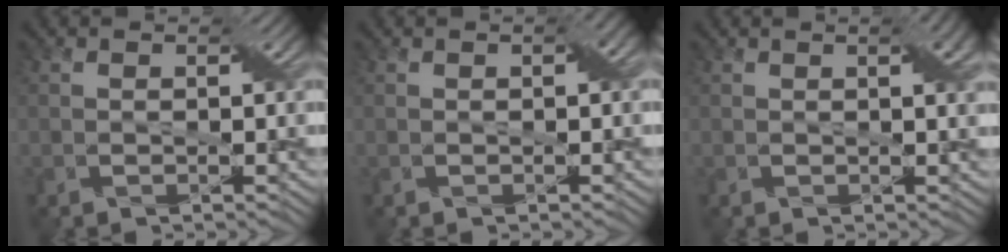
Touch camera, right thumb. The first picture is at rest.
{"total": 1.4, "force": [0.2, 0.2, 1.3], "torque": [-0.019, 0.007, 0.003]}
{"total": 3.1, "force": [1.2, 0.7, 2.8], "torque": [-0.042, 0.007, 0.017]}